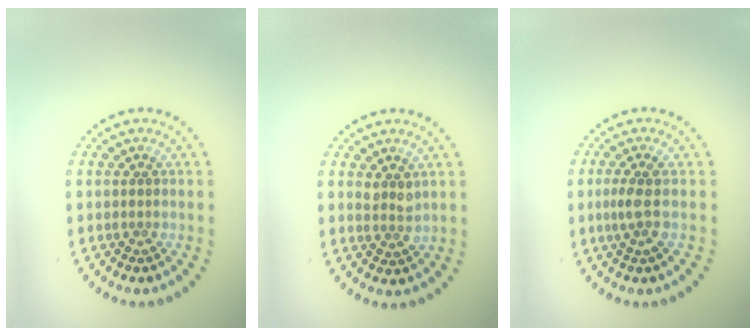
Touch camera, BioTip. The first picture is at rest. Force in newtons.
{"total": 1.5, "press": 1.2, "slide": 0.9}
{"total": 1.9, "press": 1.4, "slide": 1.2}